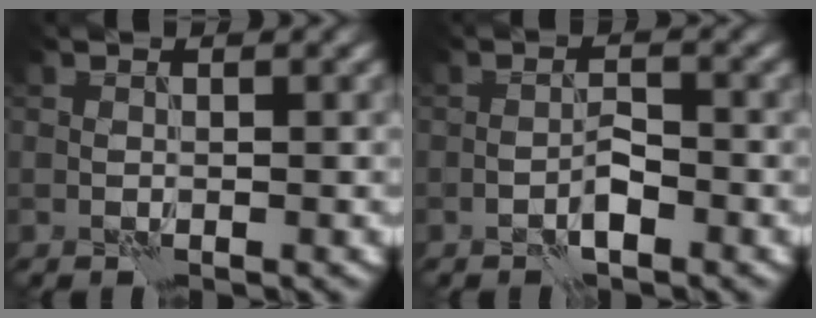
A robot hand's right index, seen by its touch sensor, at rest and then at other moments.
{"total": 1.7, "force": [-1.1, 0.5, 1.2], "torque": [-0.022, 0.006, -0.023]}